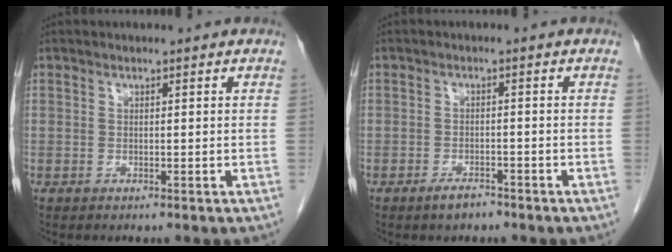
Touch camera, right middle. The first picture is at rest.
{"total": 2.3, "force": [-1.8, 0.8, 1.2], "torque": [-0.029, -0.002, -0.028]}